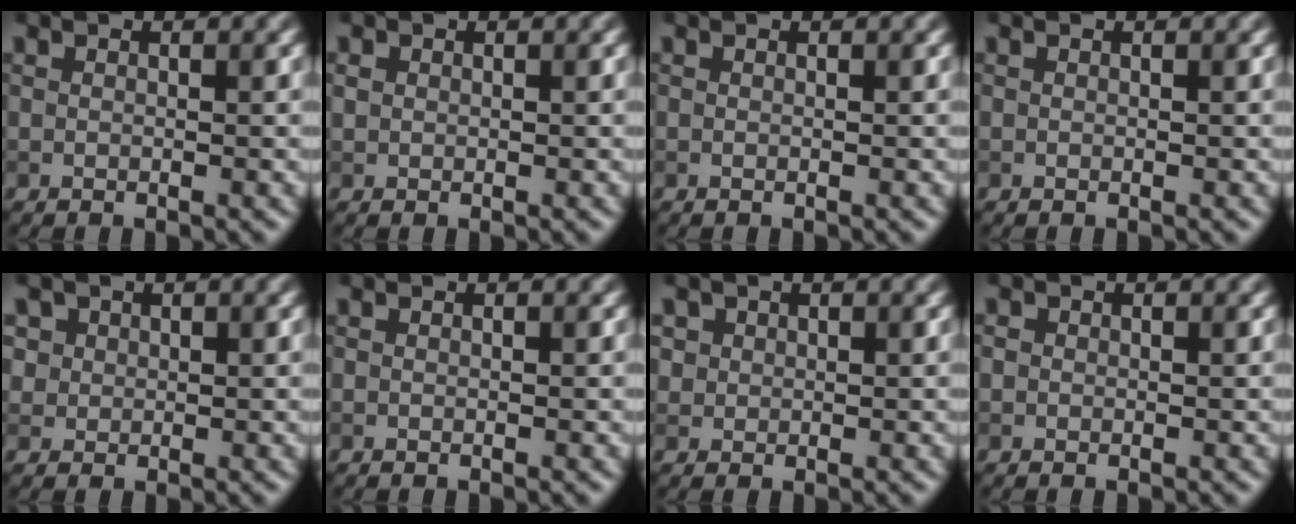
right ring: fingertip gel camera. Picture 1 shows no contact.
{"total": 0.7, "force": [0.2, 0.7, 0.2], "torque": [-0.002, 0.000, 0.004]}
{"total": 0.0}
{"total": 0.0}
{"total": 3.0, "force": [1.5, 2.4, 1.0], "torque": [-0.026, 0.003, 0.033]}
{"total": 0.0}
{"total": 1.6, "force": [0.7, 1.4, 0.4], "torque": [-0.006, -0.003, 0.024]}
{"total": 0.5, "force": [0.0, 0.5, 0.1], "torque": [0.004, -0.003, -0.001]}